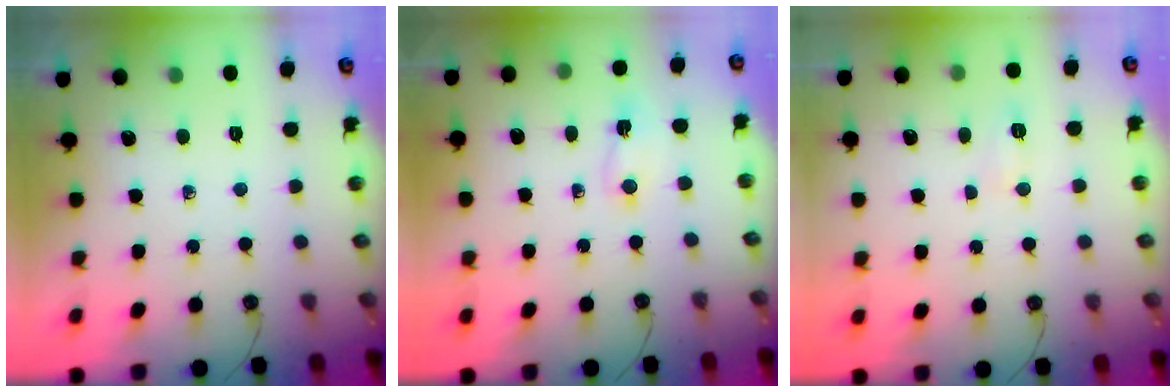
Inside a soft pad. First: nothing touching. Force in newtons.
{"total": 2.2, "press": 1.9, "slide": 1.1}
{"total": 5.8, "press": 5.7, "slide": 0.9}